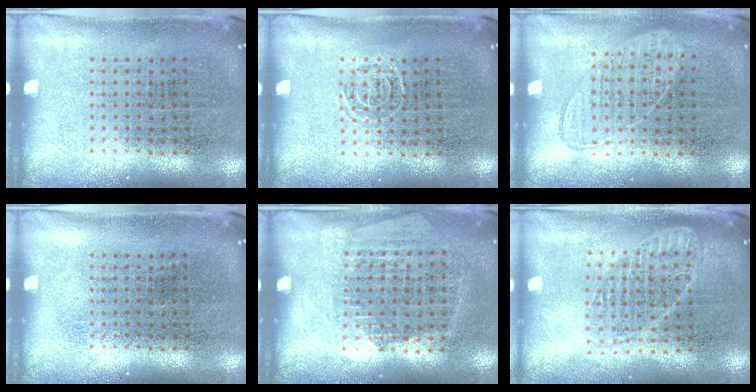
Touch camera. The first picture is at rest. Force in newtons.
{"total": 0.5, "press": 0.4, "slide": 0.3}
{"total": 1.0, "press": 0.9, "slide": 0.4}
{"total": 0.0}
{"total": 1.3, "press": 1.2, "slide": 0.6}
{"total": 1.8, "press": 1.5, "slide": 0.9}